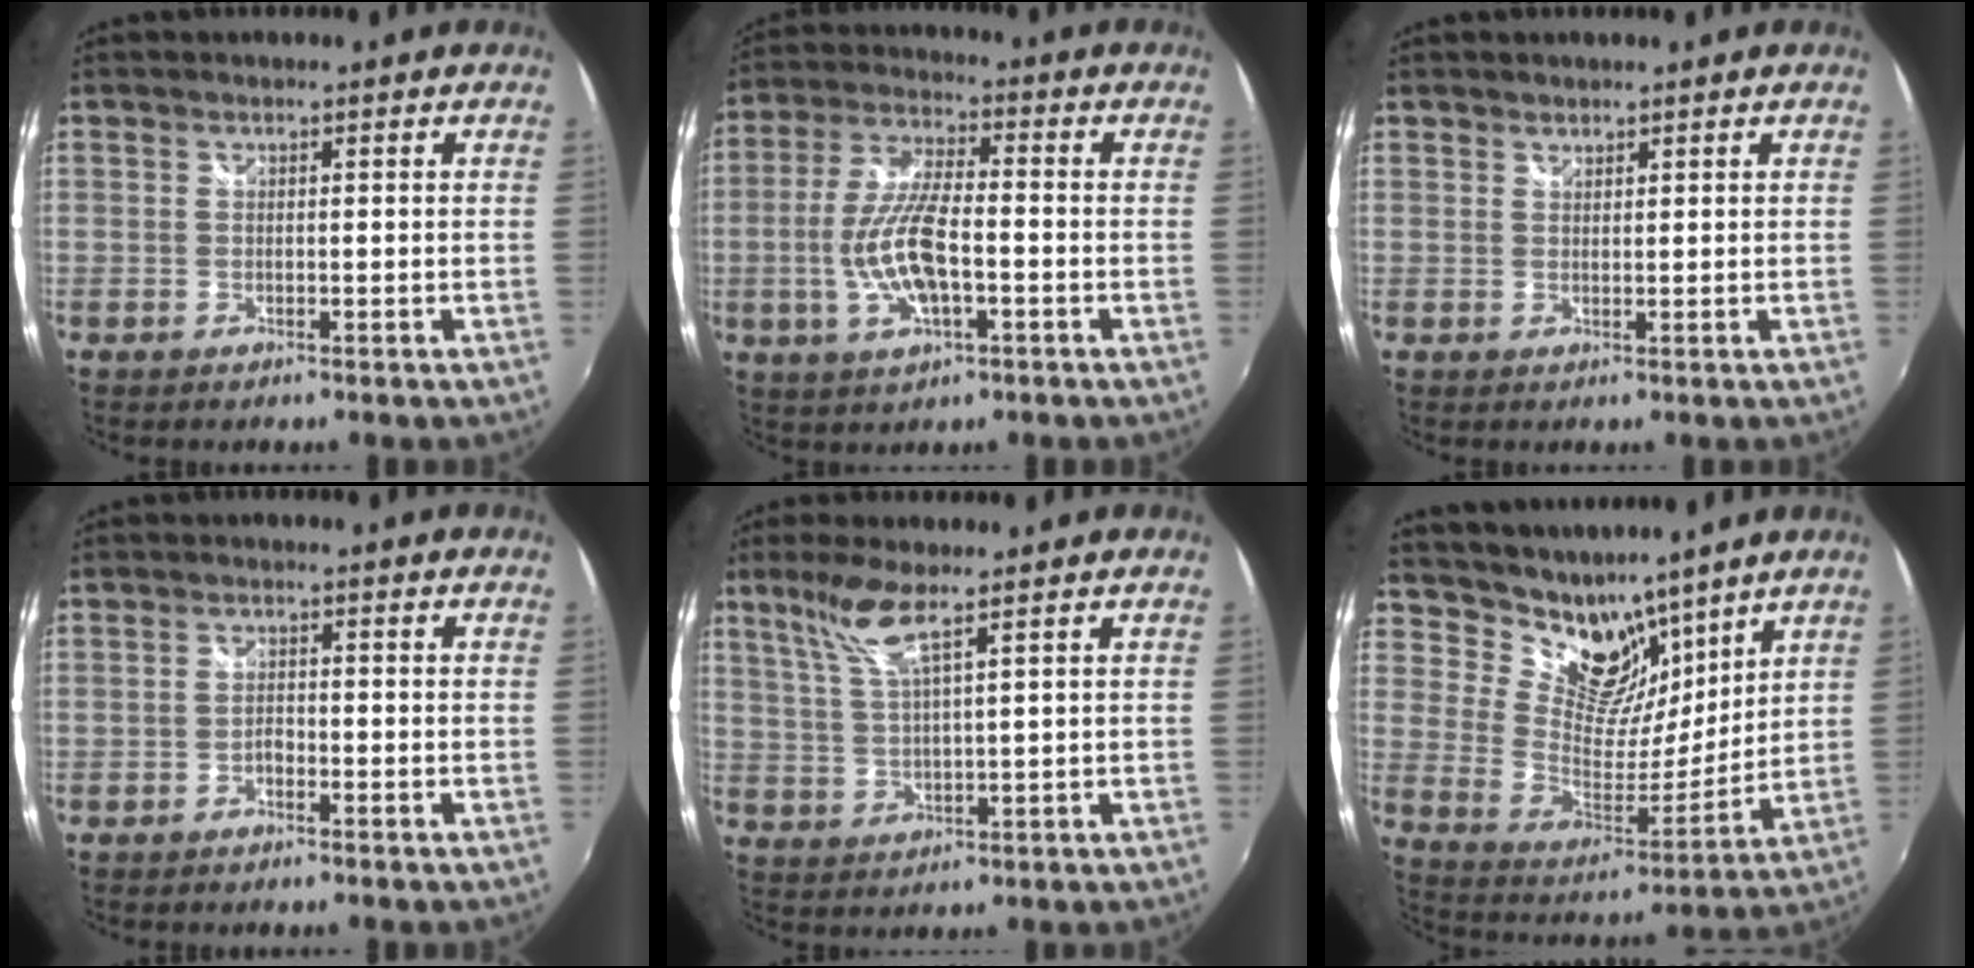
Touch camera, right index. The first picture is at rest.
{"total": 11.6, "force": [-2.7, 4.0, 10.5], "torque": [-0.218, -0.001, -0.050]}
{"total": 1.0, "force": [0.9, 0.4, 0.1], "torque": [0.000, 0.002, 0.016]}
{"total": 1.5, "force": [-1.2, 0.7, 0.6], "torque": [-0.012, 0.001, -0.023]}
{"total": 6.6, "force": [4.2, 0.3, 5.2], "torque": [-0.109, 0.000, 0.088]}
{"total": 14.4, "force": [11.2, 7.2, 5.5], "torque": [-0.108, -0.008, 0.211]}